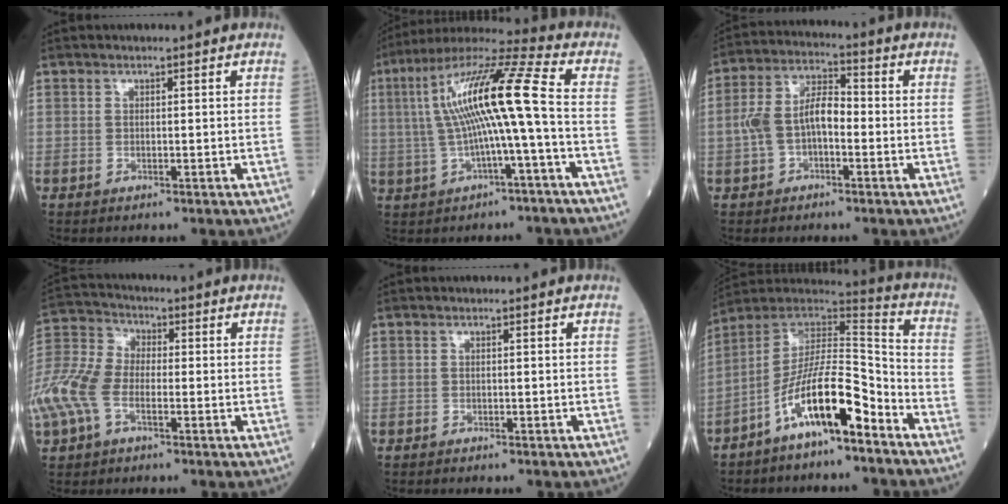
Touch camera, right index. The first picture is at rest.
{"total": 14.2, "force": [0.3, 0.2, 14.2], "torque": [-0.265, 0.036, 0.000]}
{"total": 8.0, "force": [-1.3, 3.9, 6.9], "torque": [-0.151, 0.030, -0.026]}
{"total": 13.6, "force": [-3.8, 8.2, 10.2], "torque": [-0.264, 0.018, -0.077]}
{"total": 0.7, "force": [-0.6, 0.1, 0.2], "torque": [-0.005, -0.001, -0.012]}
{"total": 14.2, "force": [-8.0, 2.8, 11.3], "torque": [-0.207, 0.016, -0.143]}